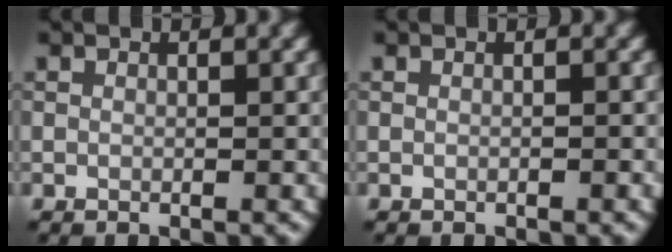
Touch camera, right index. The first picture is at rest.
{"total": 0.0}